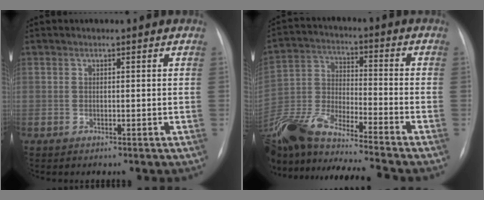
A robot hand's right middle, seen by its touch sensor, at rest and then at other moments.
{"total": 21.1, "force": [-17.8, 1.1, 11.3], "torque": [-0.274, -0.020, -0.329]}